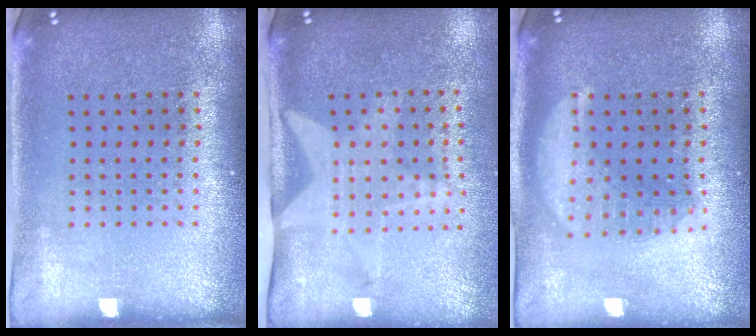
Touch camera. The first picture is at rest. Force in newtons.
{"total": 2.0, "press": 1.5, "slide": 1.4}
{"total": 2.8, "press": 2.8, "slide": 0.3}